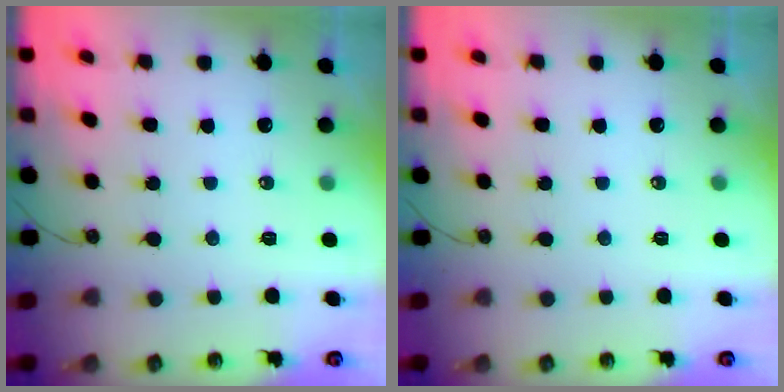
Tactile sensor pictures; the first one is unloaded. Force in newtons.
{"total": 0.0}